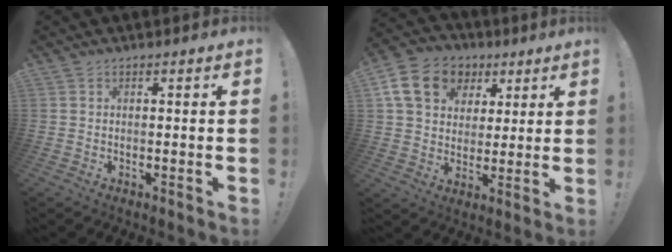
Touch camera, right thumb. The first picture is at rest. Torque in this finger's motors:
{"motor_torque": [0.20, 0.65, 0.27, -0.10, 0.02]}